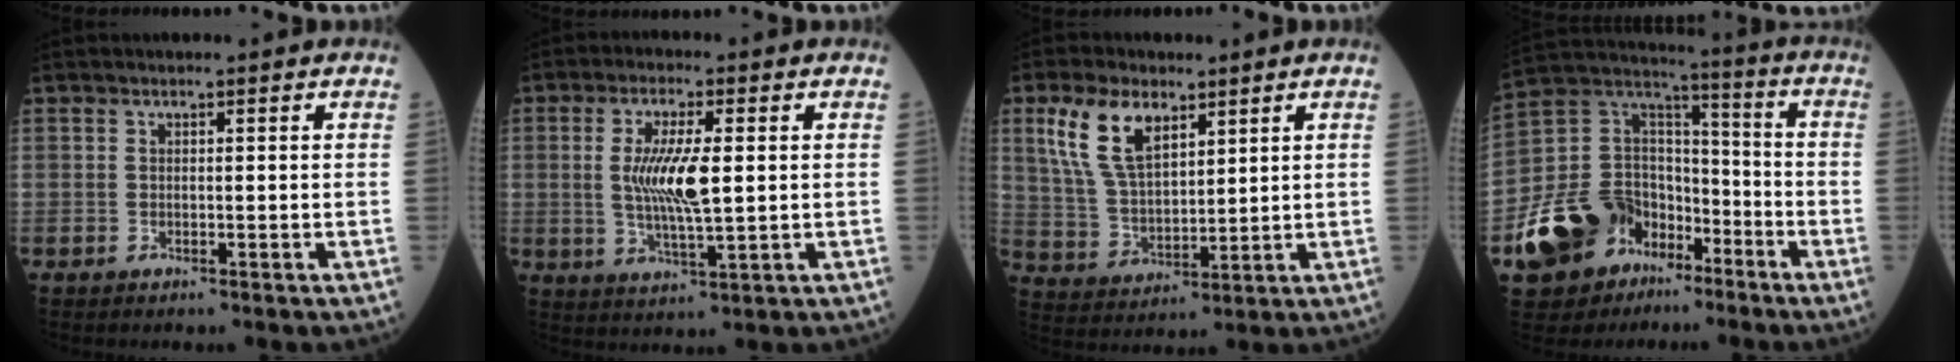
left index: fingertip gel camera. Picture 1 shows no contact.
{"total": 8.3, "force": [0.7, 1.4, 8.1], "torque": [-0.168, -0.005, 0.019]}
{"total": 10.0, "force": [5.3, 4.8, 7.0], "torque": [-0.159, 0.016, 0.114]}
{"total": 17.9, "force": [-9.7, 12.0, 9.1], "torque": [-0.198, 0.038, -0.166]}